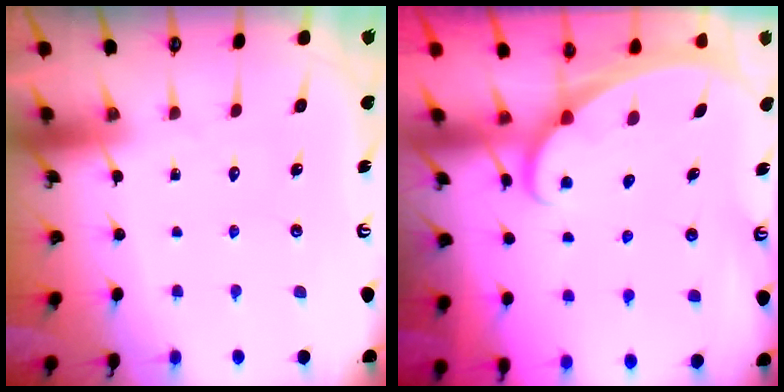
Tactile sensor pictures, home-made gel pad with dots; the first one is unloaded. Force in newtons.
{"total": 1.9, "press": 1.9, "slide": 0.1}